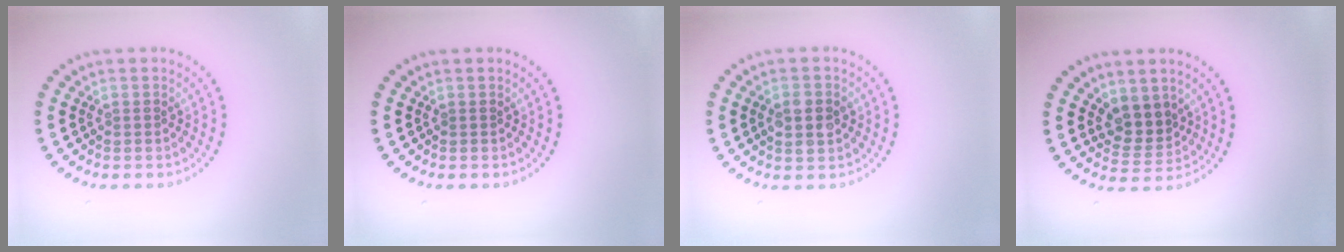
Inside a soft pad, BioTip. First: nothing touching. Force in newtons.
{"total": 0.0}
{"total": 2.8, "press": 2.8, "slide": 0.1}
{"total": 2.9, "press": 2.5, "slide": 1.5}